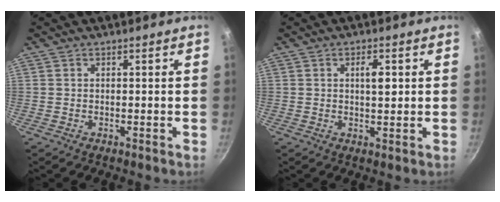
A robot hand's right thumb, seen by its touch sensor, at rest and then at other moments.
{"total": 3.9, "force": [0.8, 1.6, 3.4], "torque": [-0.046, -0.006, 0.010]}